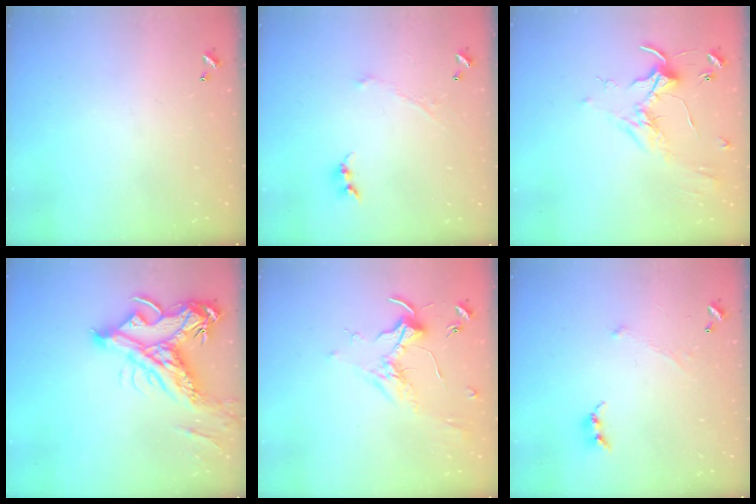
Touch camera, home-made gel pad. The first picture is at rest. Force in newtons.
{"total": 1.0, "press": 0.9, "slide": 0.4}
{"total": 1.7, "press": 1.6, "slide": 0.5}
{"total": 15.2, "press": 15.0, "slide": 2.6}
{"total": 1.7, "press": 1.6, "slide": 0.7}
{"total": 0.6, "press": 0.6, "slide": 0.3}